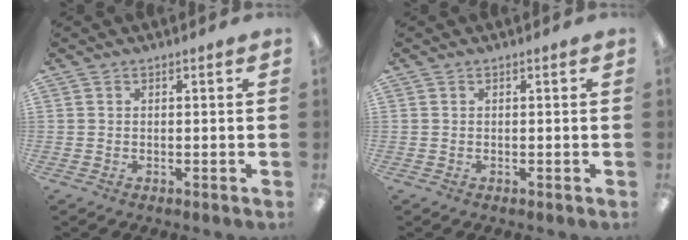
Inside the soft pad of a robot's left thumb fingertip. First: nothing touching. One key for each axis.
{"total": 0.0}